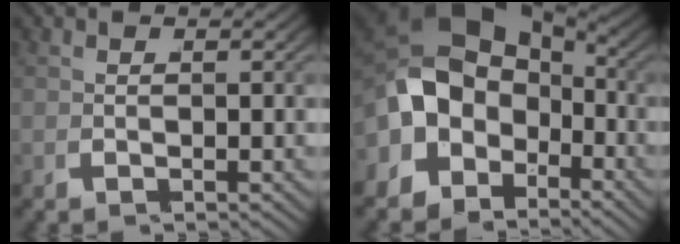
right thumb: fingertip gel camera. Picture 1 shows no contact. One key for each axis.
{"total": 11.7, "fx": -1.0, "fy": 8.4, "fz": 8.1, "tx": -0.177, "ty": -0.034, "tz": -0.007}